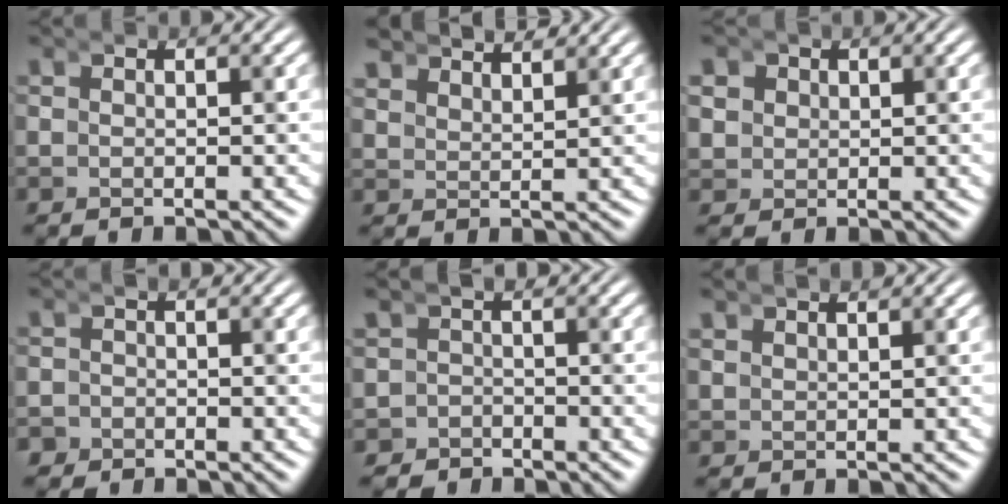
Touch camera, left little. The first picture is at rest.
{"total": 2.5, "force": [2.5, 0.1, 0.3], "torque": [-0.010, -0.003, 0.046]}
{"total": 2.1, "force": [0.4, 2.0, 0.7], "torque": [-0.040, -0.011, 0.015]}
{"total": 1.8, "force": [-1.4, 1.0, -0.7], "torque": [-0.005, -0.012, -0.026]}
{"total": 2.7, "force": [-2.0, 1.7, -0.8], "torque": [-0.006, -0.012, -0.041]}
{"total": 1.7, "force": [1.7, 0.4, 0.3], "torque": [-0.007, 0.003, 0.029]}